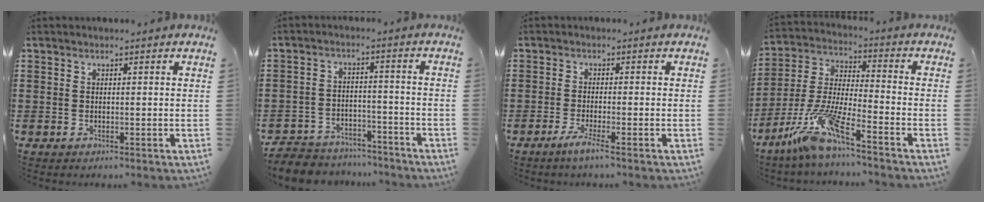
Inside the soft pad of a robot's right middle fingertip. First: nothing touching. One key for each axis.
{"total": 5.6, "fx": -5.4, "fy": 1.3, "fz": 0.4, "tx": -0.018, "ty": 0.010, "tz": -0.113}
{"total": 2.7, "fx": -1.7, "fy": -0.2, "fz": 2.1, "tx": -0.041, "ty": -0.008, "tz": -0.033}
{"total": 10.2, "fx": -7.8, "fy": 0.3, "fz": 6.6, "tx": -0.155, "ty": -0.015, "tz": -0.160}